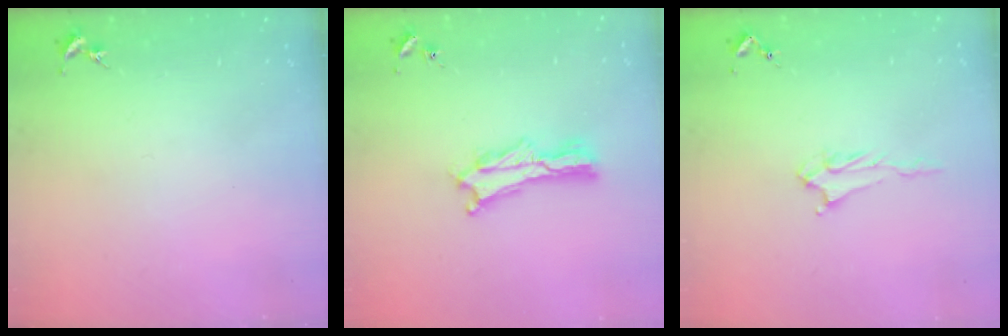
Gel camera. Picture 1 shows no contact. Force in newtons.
{"total": 2.1, "press": 2.1, "slide": 0.3}
{"total": 3.2, "press": 3.2, "slide": 0.5}